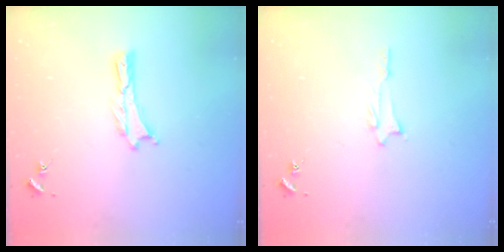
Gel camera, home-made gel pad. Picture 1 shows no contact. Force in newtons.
{"total": 1.2, "press": 1.2, "slide": 0.1}